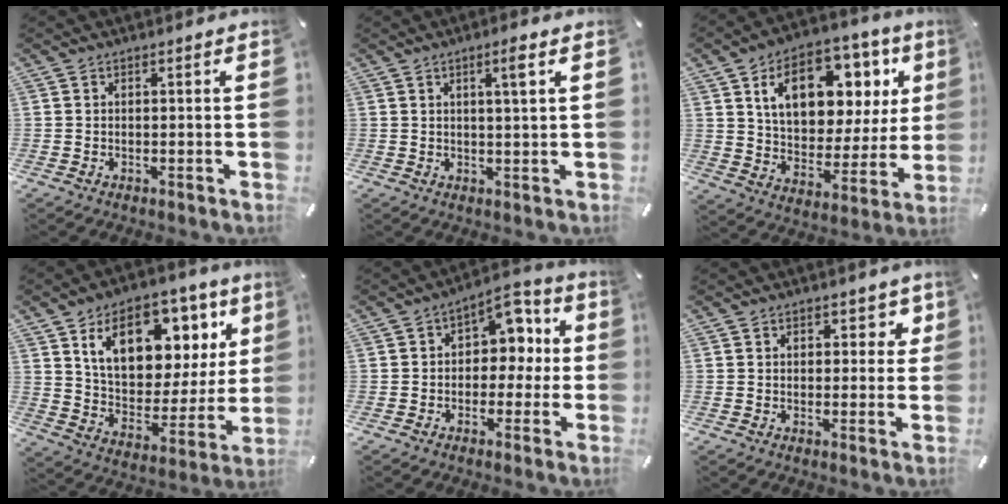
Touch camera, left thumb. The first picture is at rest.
{"total": 3.9, "force": [1.8, 0.0, 3.4], "torque": [-0.062, -0.004, 0.025]}
{"total": 18.1, "force": [8.6, 11.4, 11.2], "torque": [-0.177, -0.032, 0.148]}
{"total": 17.8, "force": [9.7, 11.2, 9.8], "torque": [-0.159, -0.047, 0.173]}
{"total": 8.3, "force": [1.0, 6.9, 4.5], "torque": [-0.046, -0.008, 0.013]}
{"total": 3.9, "force": [1.7, 2.8, 2.1], "torque": [-0.006, -0.007, 0.020]}